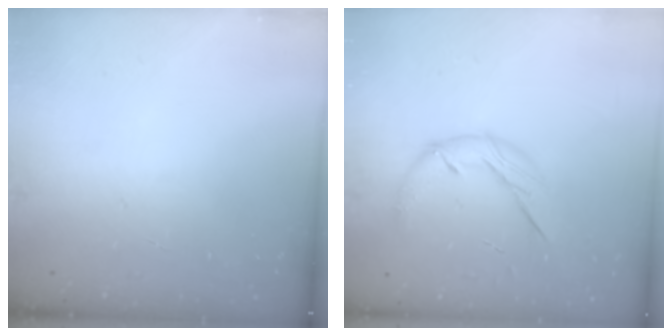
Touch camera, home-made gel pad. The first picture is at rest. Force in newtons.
{"total": 9.1, "press": 9.1, "slide": 0.6}